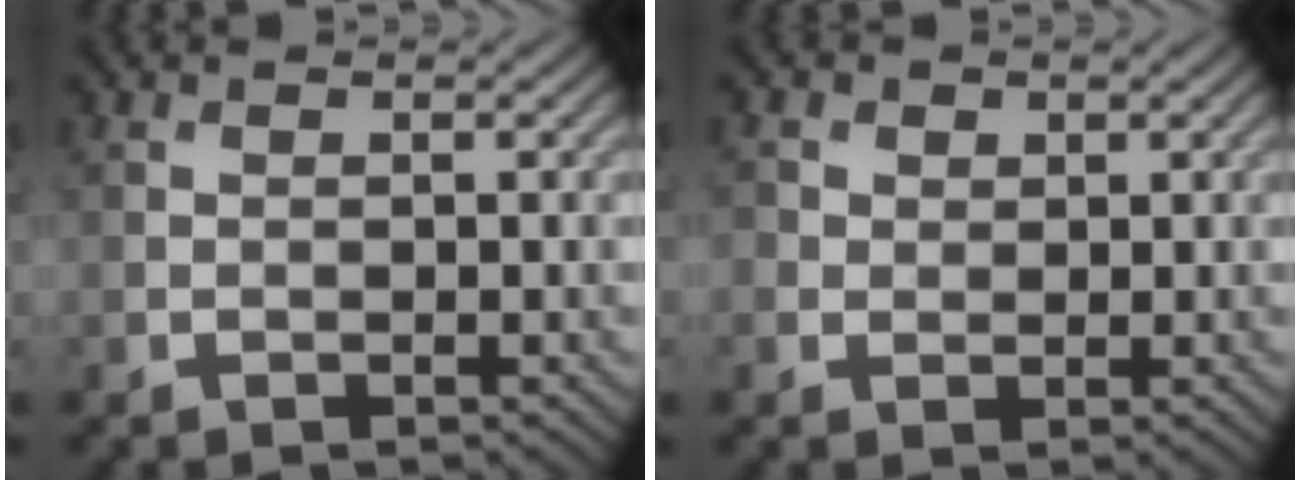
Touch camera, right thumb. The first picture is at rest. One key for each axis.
{"total": 2.2, "fx": 0.8, "fy": 2.0, "fz": 0.7, "tx": -0.025, "ty": 0.004, "tz": 0.009}